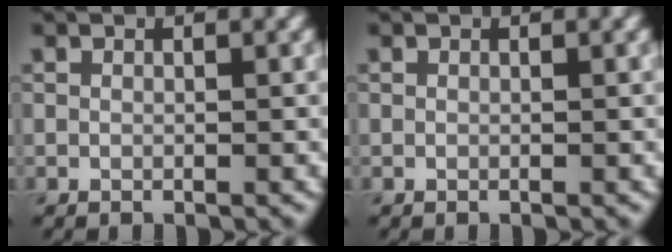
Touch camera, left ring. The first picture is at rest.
{"total": 0.0}